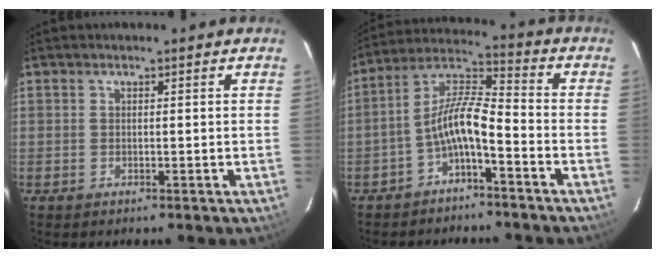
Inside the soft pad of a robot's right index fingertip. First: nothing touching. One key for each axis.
{"total": 8.9, "fx": -4.4, "fy": 2.3, "fz": 7.3, "tx": -0.165, "ty": 0.019, "tz": -0.082}